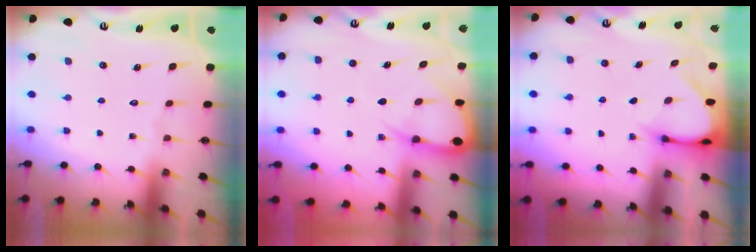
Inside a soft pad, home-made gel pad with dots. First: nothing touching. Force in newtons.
{"total": 6.6, "press": 6.6, "slide": 0.8}
{"total": 3.5, "press": 3.4, "slide": 0.3}